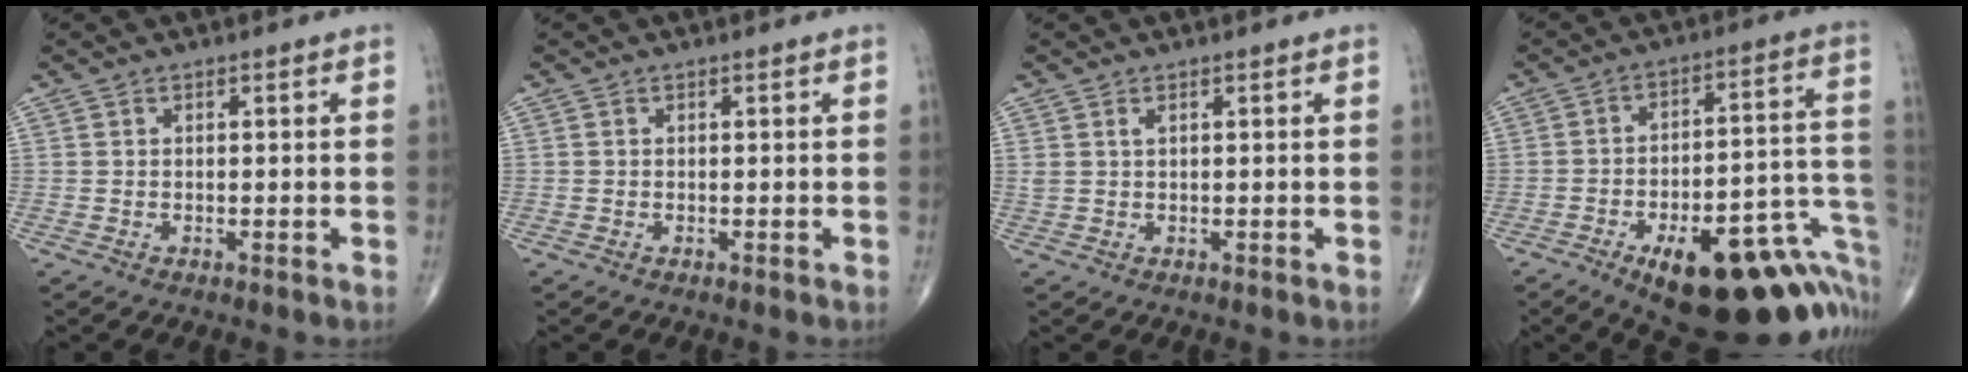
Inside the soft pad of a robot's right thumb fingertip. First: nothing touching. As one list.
[{"total": 0.0}, {"total": 1.1, "force": [0.6, 0.4, 0.8], "torque": [-0.020, 0.006, 0.017]}, {"total": 27.4, "force": [-12.7, 10.9, 21.8], "torque": [-0.191, 0.084, -0.166]}]